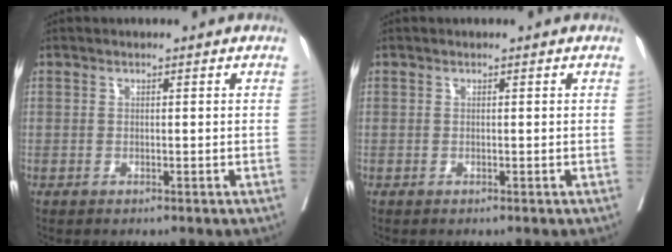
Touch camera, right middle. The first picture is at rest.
{"total": 0.0}